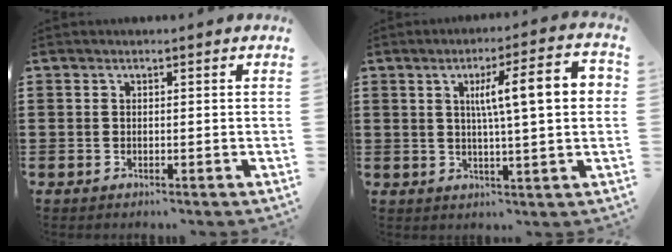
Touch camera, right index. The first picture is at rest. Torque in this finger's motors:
{"motor_torque": [0.81, -0.17, 0.85, 0.21]}